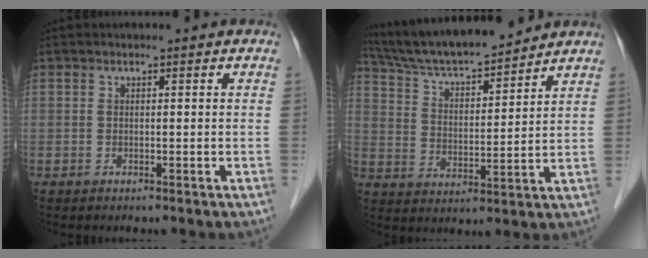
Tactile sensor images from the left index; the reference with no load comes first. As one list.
[{"total": 15.2, "force": [13.9, 1.6, 6.1], "torque": [-0.111, 0.012, 0.242]}]